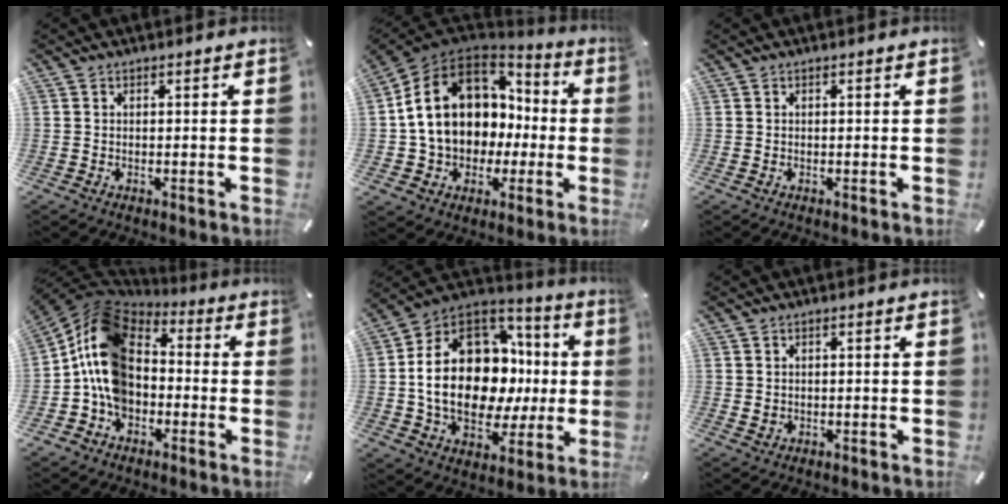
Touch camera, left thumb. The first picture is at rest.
{"total": 16.7, "force": [1.1, 14.1, 9.0], "torque": [-0.193, 0.003, 0.026]}
{"total": 0.0}
{"total": 14.4, "force": [-1.3, 11.7, 8.2], "torque": [-0.188, 0.010, -0.025]}
{"total": 22.5, "force": [0.1, 16.5, 15.2], "torque": [-0.291, -0.011, 0.016]}
{"total": 1.0, "force": [0.0, 0.9, 0.4], "torque": [-0.007, 0.004, -0.001]}